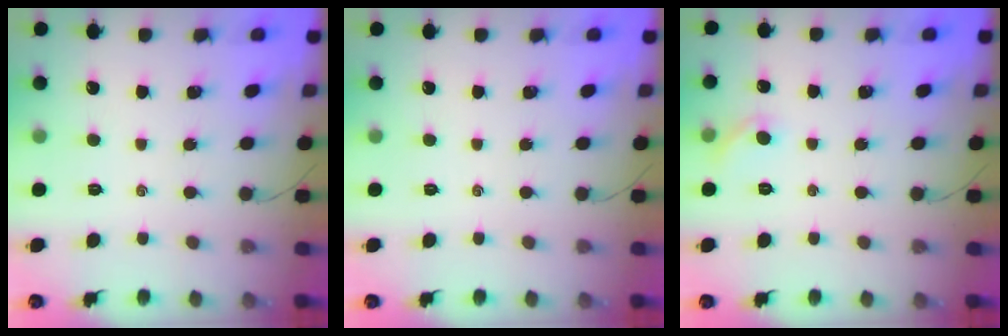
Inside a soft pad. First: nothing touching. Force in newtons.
{"total": 0.0}
{"total": 5.6, "press": 5.2, "slide": 1.8}